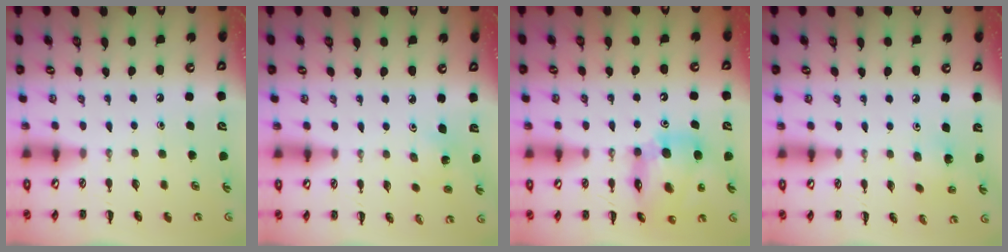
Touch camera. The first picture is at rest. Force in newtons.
{"total": 3.4, "press": 3.3, "slide": 0.9}
{"total": 13.6, "press": 13.0, "slide": 4.2}
{"total": 2.0, "press": 1.9, "slide": 0.6}